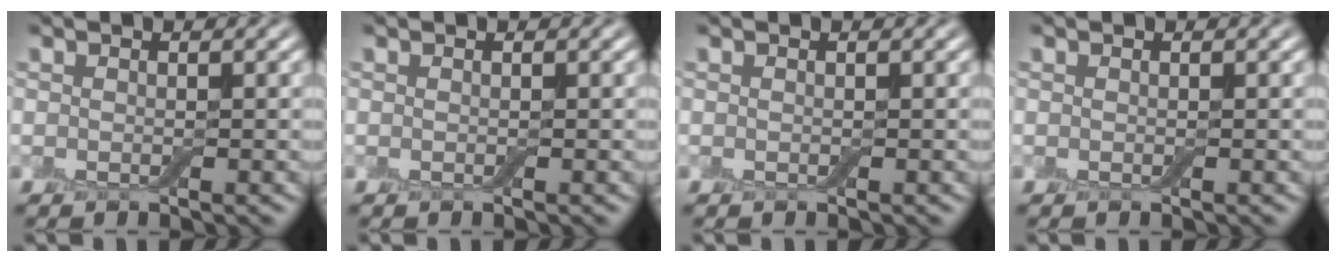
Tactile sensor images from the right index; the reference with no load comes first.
{"total": 0.0}
{"total": 0.0}
{"total": 0.0}